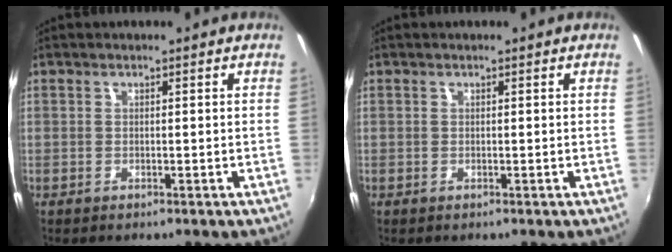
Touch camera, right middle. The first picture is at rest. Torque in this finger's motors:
{"motor_torque": [0.00, 0.00, 0.00, 0.00]}